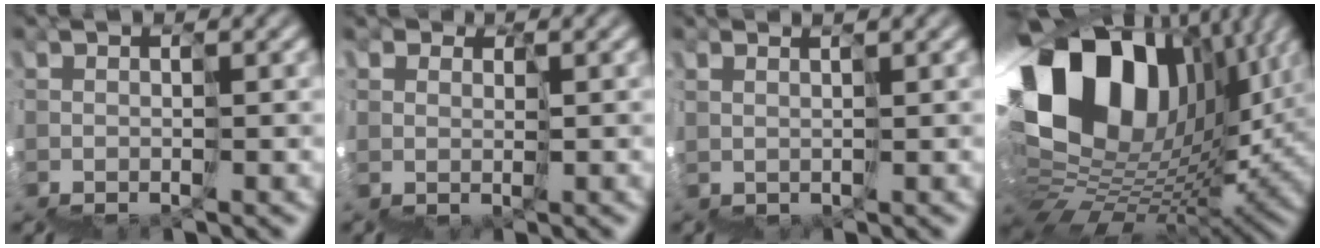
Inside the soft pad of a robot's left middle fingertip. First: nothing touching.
{"total": 3.1, "force": [1.7, 2.6, 0.1], "torque": [-0.004, 0.003, 0.031]}
{"total": 2.7, "force": [2.2, -1.0, -1.2], "torque": [0.025, 0.022, 0.032]}
{"total": 13.2, "force": [8.3, 8.4, 5.7], "torque": [-0.122, 0.057, 0.133]}